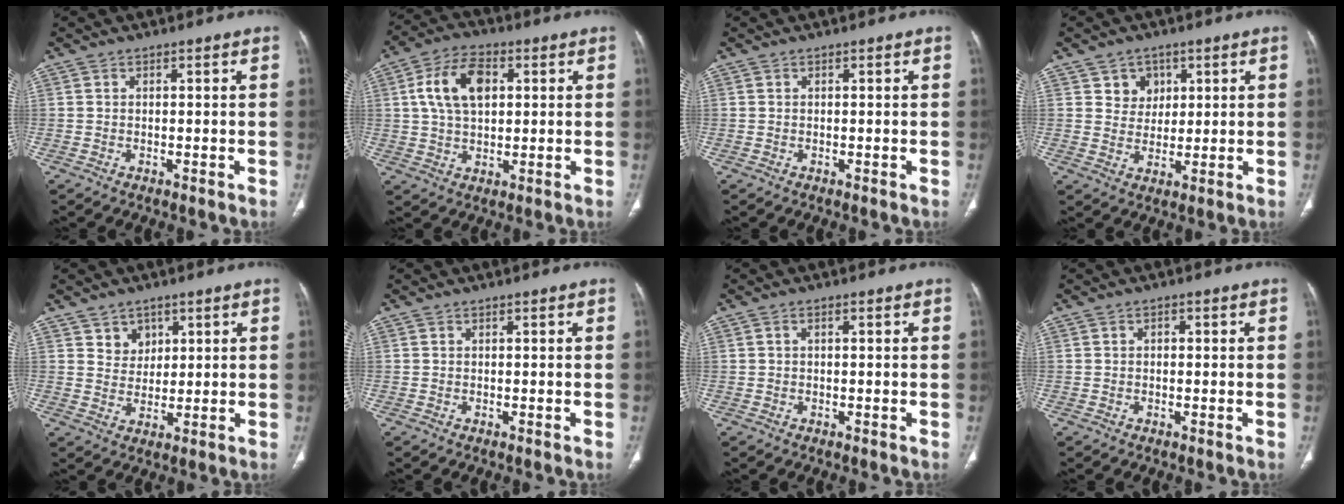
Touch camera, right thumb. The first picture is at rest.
{"total": 10.9, "force": [2.6, 6.6, 8.4], "torque": [-0.147, 0.009, 0.044]}
{"total": 0.0}
{"total": 4.9, "force": [2.2, 4.2, 1.2], "torque": [0.008, -0.010, 0.039]}
{"total": 4.2, "force": [2.3, 3.3, 1.0], "torque": [0.005, -0.018, 0.046]}
{"total": 0.0}
{"total": 0.8, "force": [0.1, 0.4, 0.7], "torque": [-0.014, 0.002, 0.000]}
{"total": 0.9, "force": [0.1, 0.6, 0.7], "torque": [-0.010, 0.004, 0.000]}